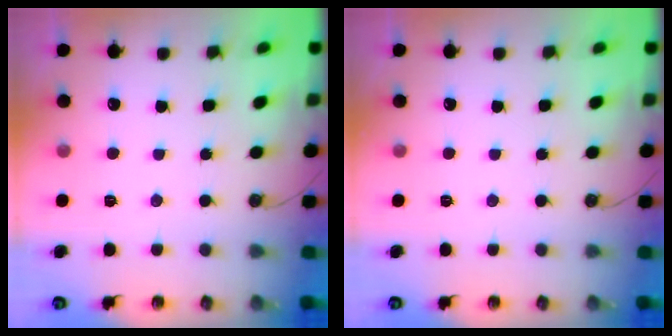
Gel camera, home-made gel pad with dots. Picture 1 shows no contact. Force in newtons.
{"total": 0.0}